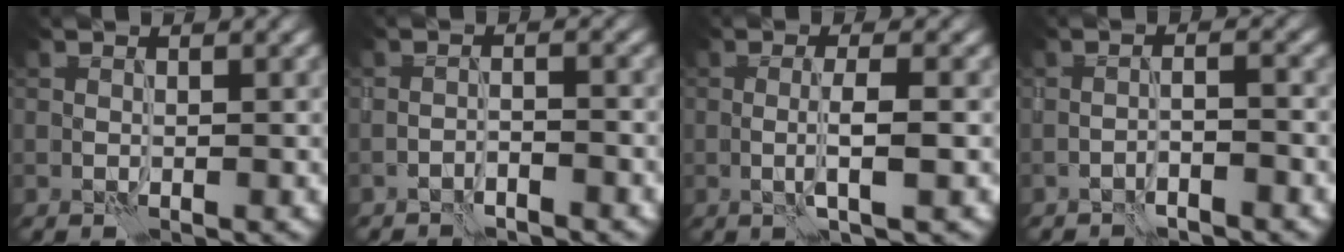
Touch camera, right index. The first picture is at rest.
{"total": 1.8, "force": [-1.7, 0.2, 0.6], "torque": [-0.009, 0.007, -0.034]}
{"total": 2.9, "force": [-0.4, 0.4, 2.9], "torque": [-0.052, 0.001, -0.008]}
{"total": 1.9, "force": [-1.6, 0.1, 1.1], "torque": [-0.018, 0.009, -0.034]}